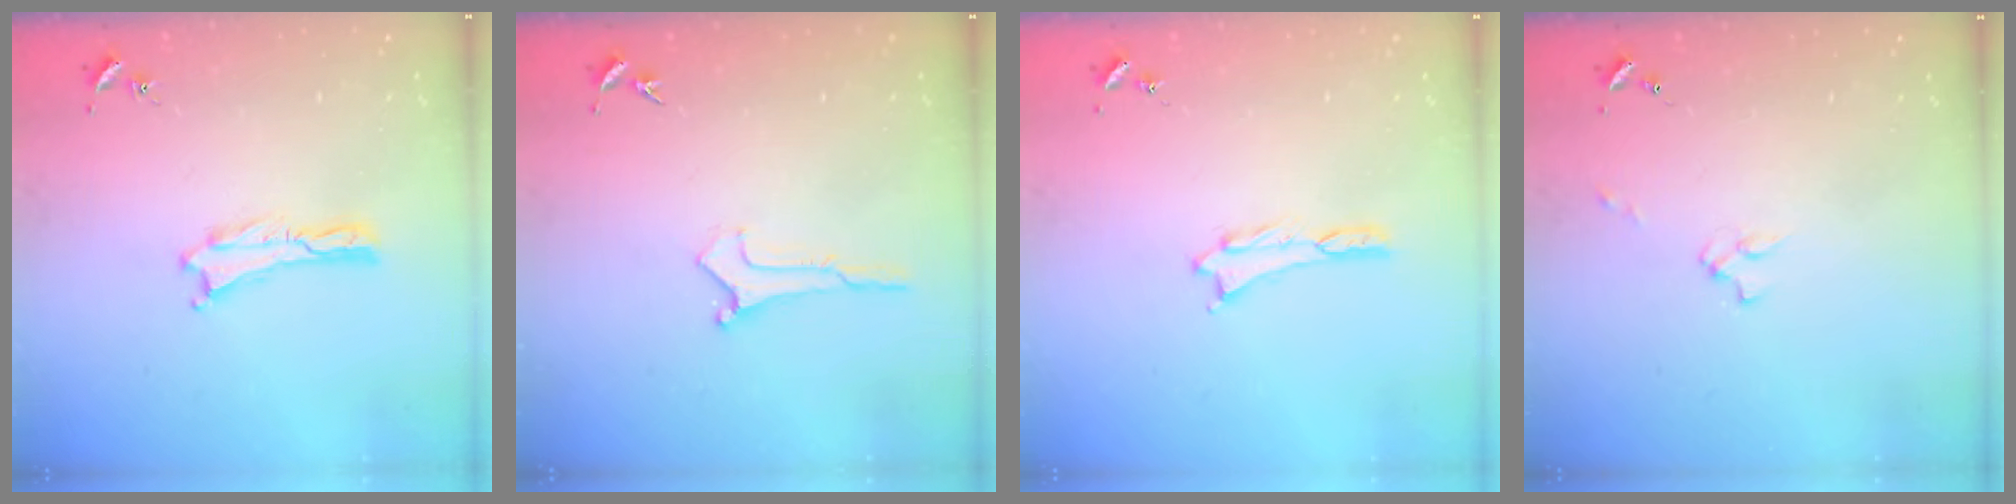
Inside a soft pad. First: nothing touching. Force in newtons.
{"total": 0.0}
{"total": 0.0}
{"total": 1.1, "press": 1.1, "slide": 0.2}